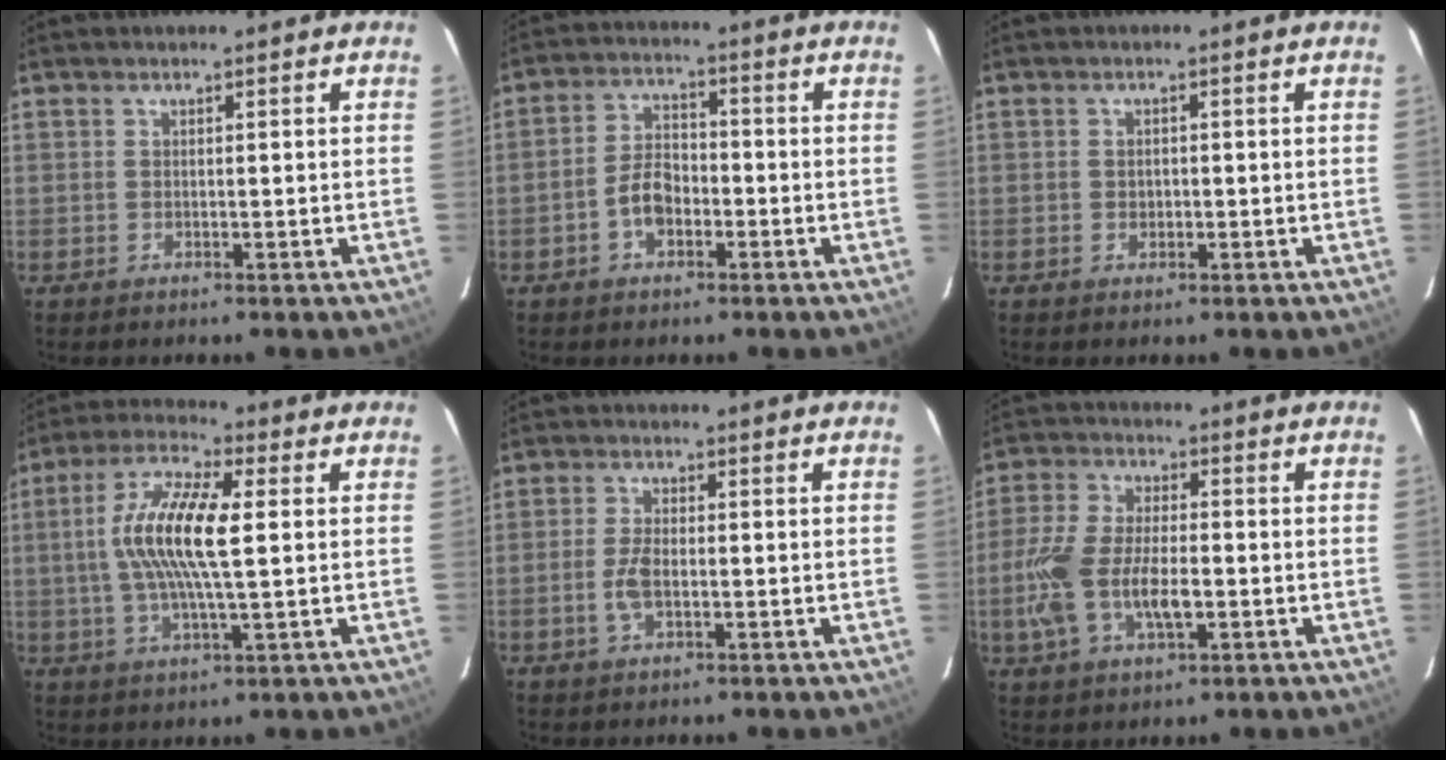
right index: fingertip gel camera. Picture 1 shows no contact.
{"total": 5.9, "force": [-2.5, 3.6, 3.9], "torque": [-0.078, 0.016, -0.042]}
{"total": 1.3, "force": [-0.3, 1.1, 0.6], "torque": [-0.007, 0.002, -0.004]}
{"total": 13.2, "force": [1.2, 3.0, 12.8], "torque": [-0.251, 0.011, 0.016]}
{"total": 4.3, "force": [-1.2, 1.9, 3.6], "torque": [-0.079, 0.001, -0.023]}
{"total": 12.9, "force": [-3.0, 5.8, 11.1], "torque": [-0.243, 0.000, -0.055]}